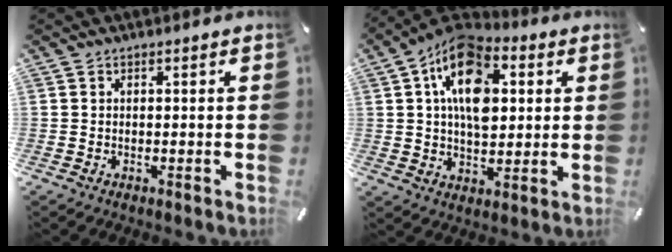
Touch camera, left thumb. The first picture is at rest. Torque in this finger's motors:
{"motor_torque": [2.32, 2.32, 1.46, -1.30, 0.73]}